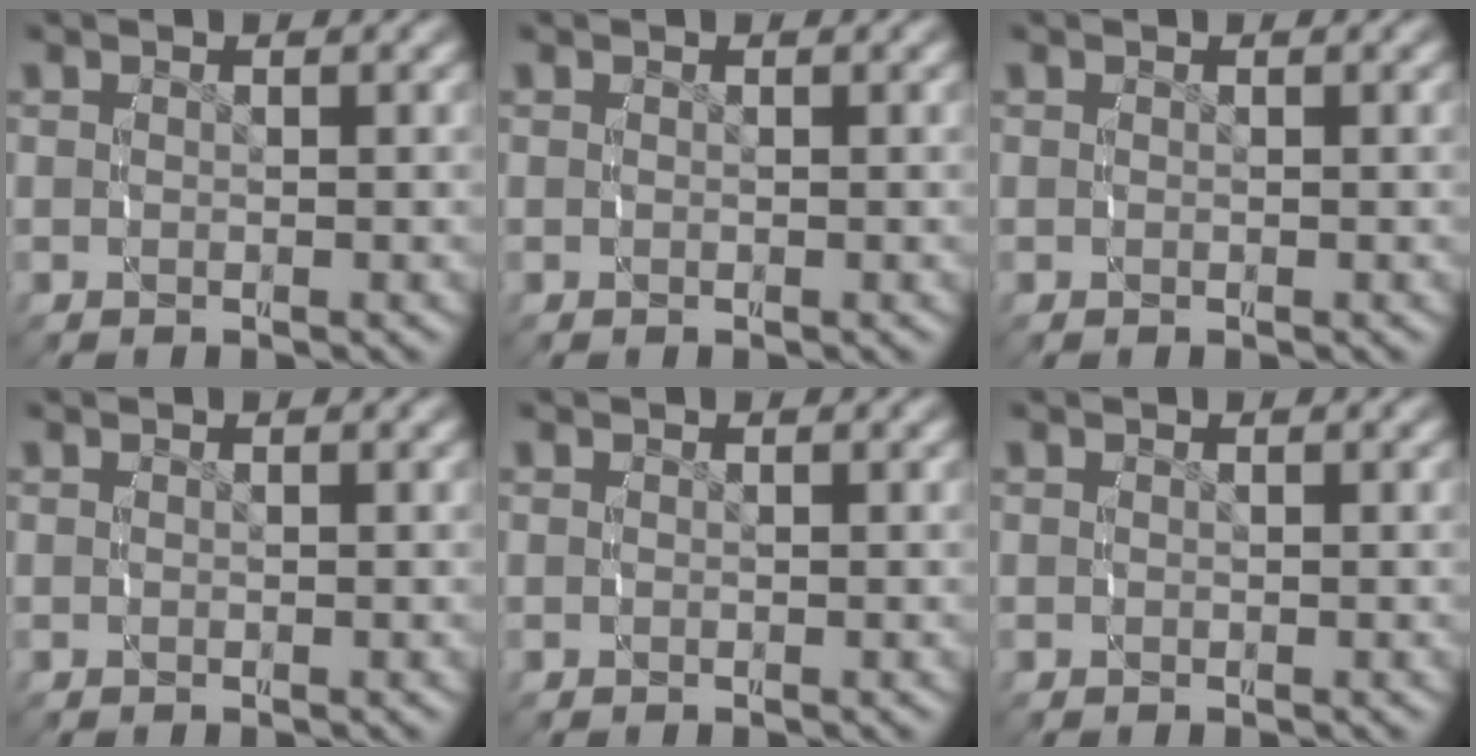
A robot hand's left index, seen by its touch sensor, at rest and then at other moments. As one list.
[{"total": 0.0}, {"total": 0.0}, {"total": 0.0}, {"total": 0.0}, {"total": 0.0}]